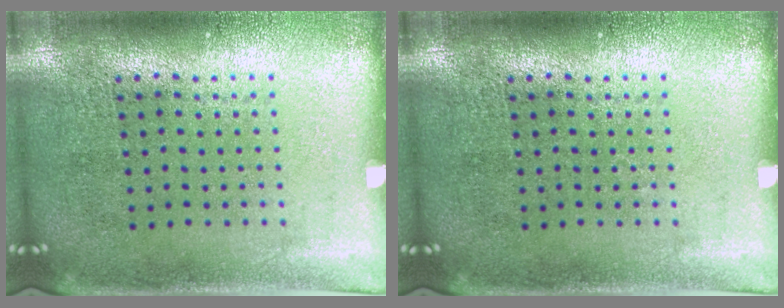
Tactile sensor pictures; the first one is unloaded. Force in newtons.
{"total": 0.0}